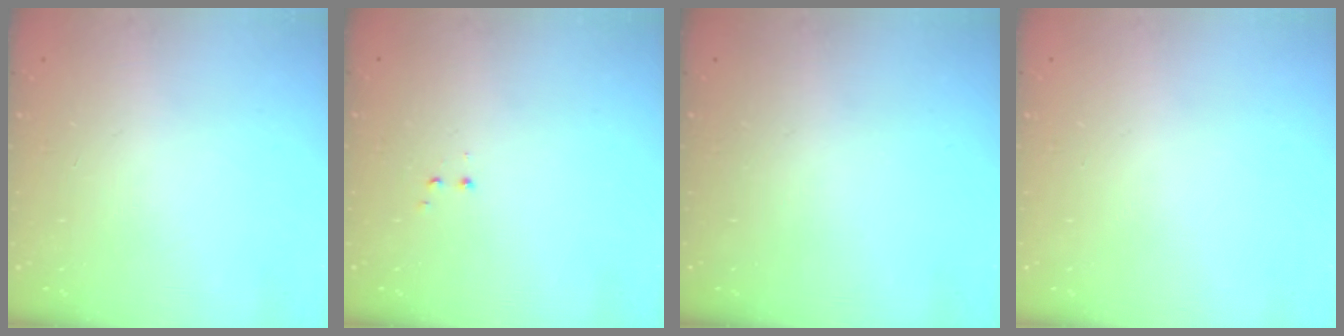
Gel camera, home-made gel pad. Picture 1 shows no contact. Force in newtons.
{"total": 1.2, "press": 1.1, "slide": 0.5}
{"total": 0.0}
{"total": 0.0}